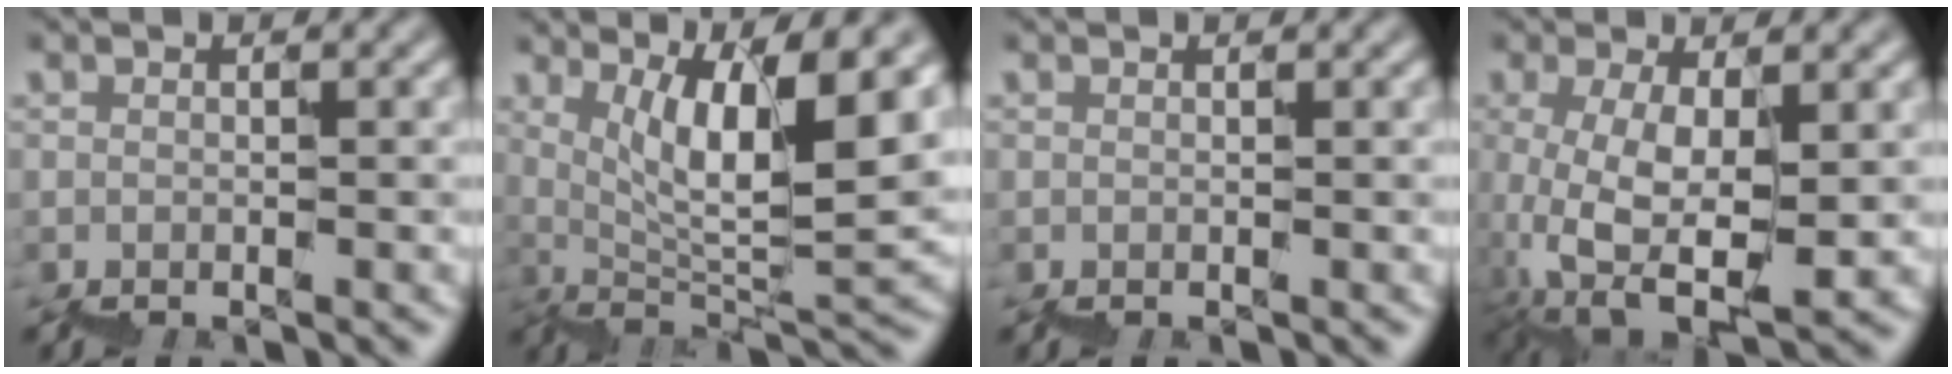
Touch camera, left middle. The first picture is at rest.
{"total": 8.7, "force": [5.4, 1.8, 6.6], "torque": [-0.096, -0.002, 0.105]}
{"total": 0.0}
{"total": 6.1, "force": [1.8, 2.5, 5.3], "torque": [-0.110, -0.005, 0.042]}